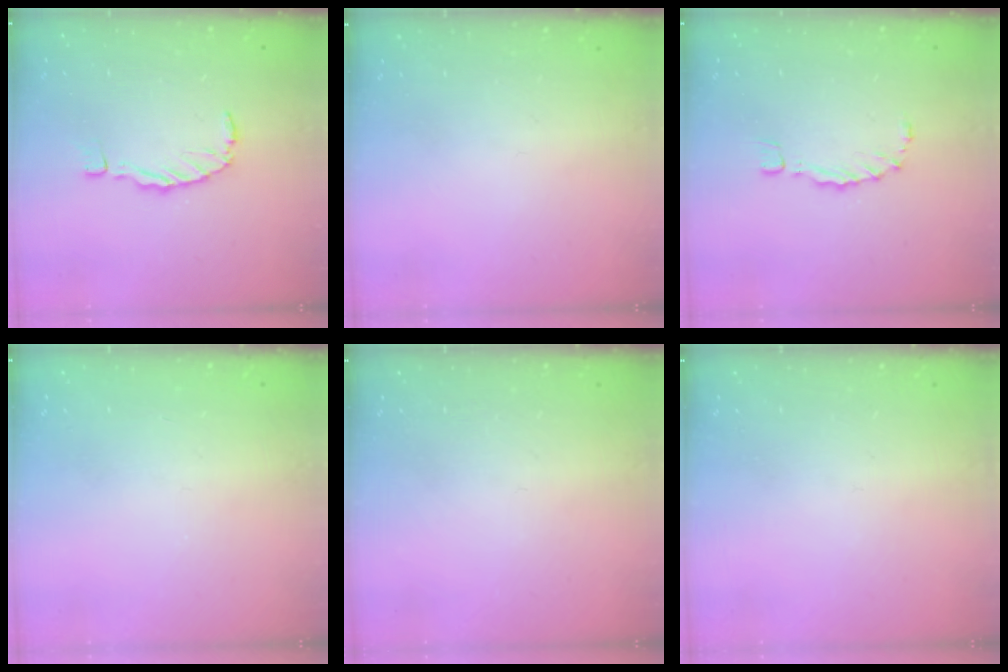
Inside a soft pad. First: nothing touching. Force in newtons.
{"total": 0.0}
{"total": 1.1, "press": 1.1, "slide": 0.2}
{"total": 1.9, "press": 1.7, "slide": 0.8}
{"total": 0.0}
{"total": 0.0}